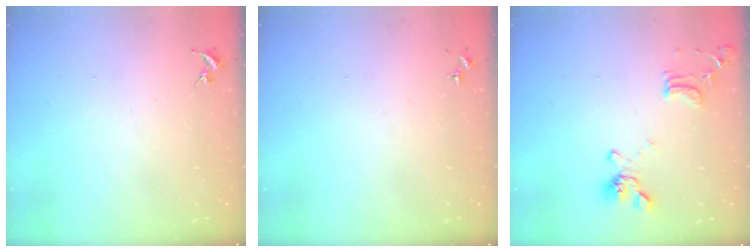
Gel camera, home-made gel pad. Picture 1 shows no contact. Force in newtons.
{"total": 0.0}
{"total": 13.7, "press": 13.6, "slide": 1.5}